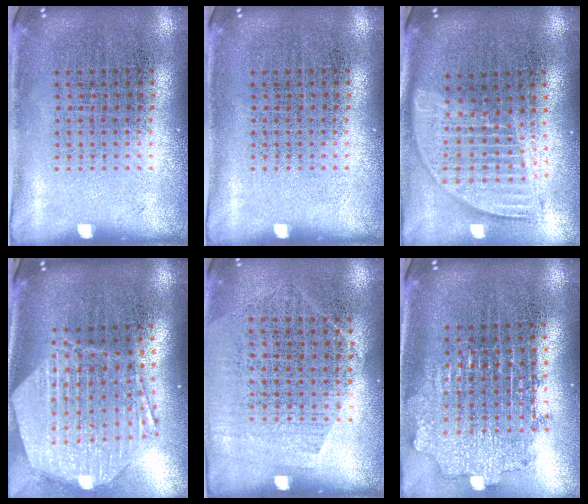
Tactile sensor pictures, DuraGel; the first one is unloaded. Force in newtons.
{"total": 0.0}
{"total": 1.8, "press": 1.5, "slide": 1.0}
{"total": 2.9, "press": 2.3, "slide": 1.8}
{"total": 1.3, "press": 1.0, "slide": 0.7}
{"total": 2.0, "press": 1.5, "slide": 1.3}